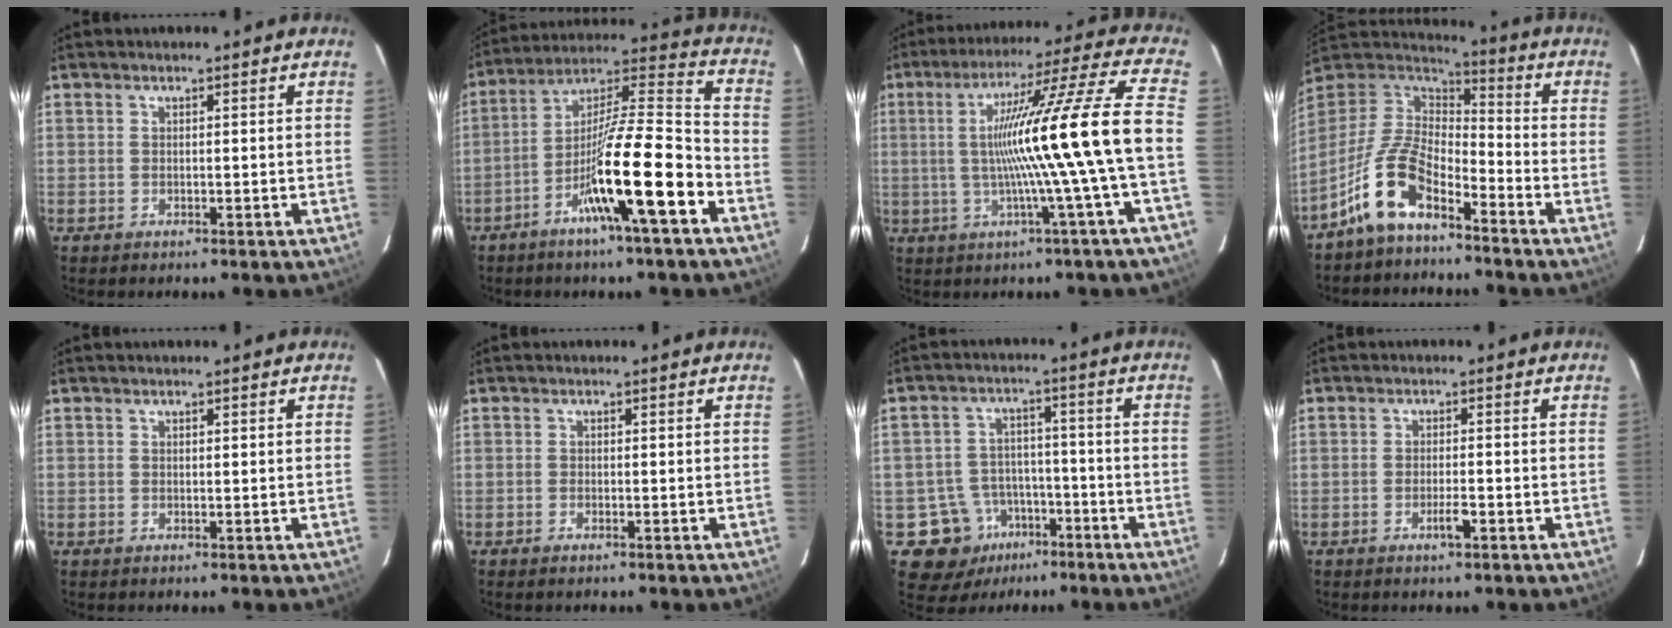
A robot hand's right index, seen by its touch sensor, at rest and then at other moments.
{"total": 16.5, "force": [-7.3, 0.3, 14.8], "torque": [-0.259, -0.003, -0.127]}
{"total": 17.2, "force": [-1.7, -2.8, 16.8], "torque": [-0.264, 0.006, -0.034]}
{"total": 10.8, "force": [-7.2, 4.1, 6.9], "torque": [-0.161, 0.020, -0.143]}
{"total": 0.0}
{"total": 0.6, "force": [-0.5, 0.1, 0.4], "torque": [-0.011, 0.000, -0.005]}
{"total": 9.9, "force": [-4.5, 8.7, 1.3], "torque": [-0.033, 0.027, -0.055]}
{"total": 2.2, "force": [-1.1, 0.2, 1.9], "torque": [-0.034, -0.001, -0.019]}